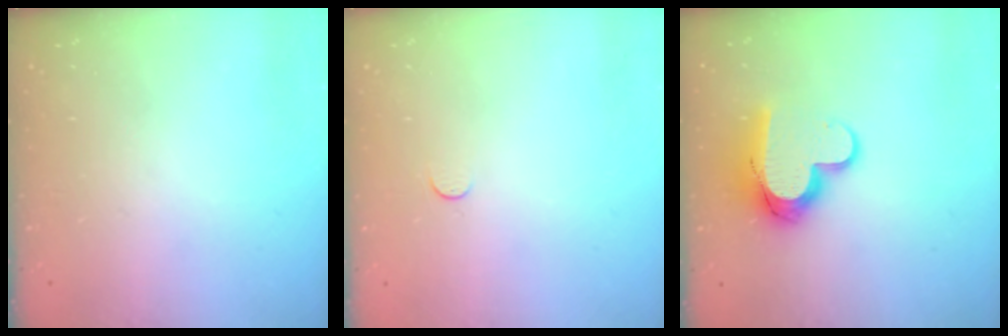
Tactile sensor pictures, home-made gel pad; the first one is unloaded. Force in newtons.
{"total": 3.5, "press": 3.5, "slide": 0.4}
{"total": 12.4, "press": 12.4, "slide": 0.6}